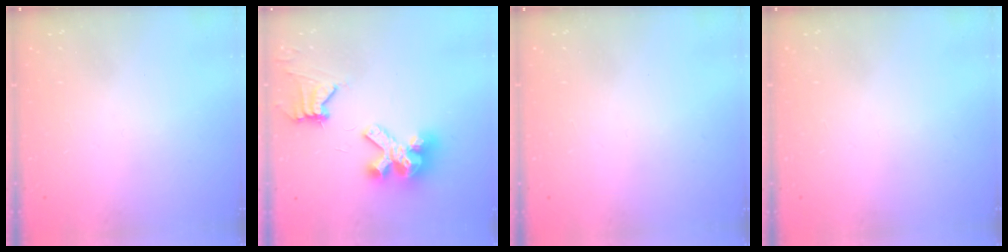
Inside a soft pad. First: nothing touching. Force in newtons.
{"total": 11.8, "press": 11.7, "slide": 1.4}
{"total": 0.0}
{"total": 0.0}